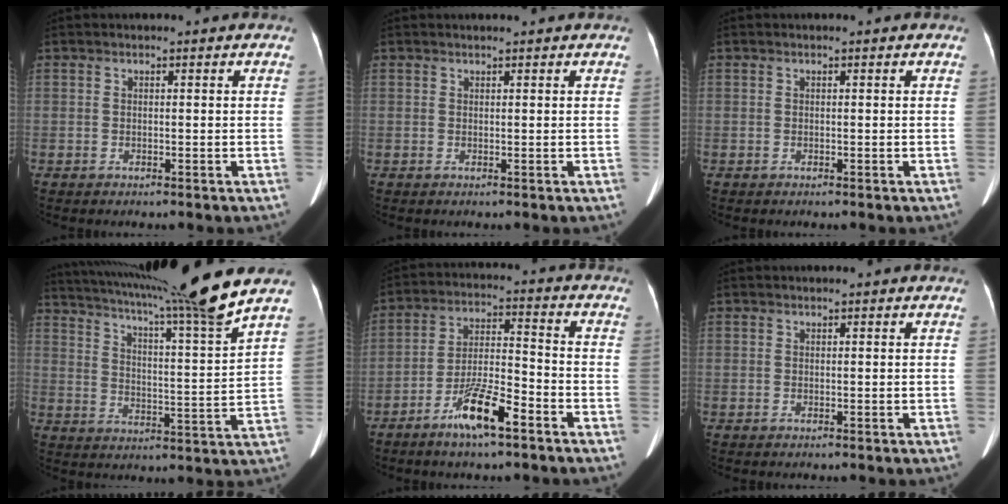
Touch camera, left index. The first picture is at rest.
{"total": 0.7, "force": [0.6, 0.0, 0.3], "torque": [-0.003, 0.010, 0.010]}
{"total": 0.0}
{"total": 17.5, "force": [14.8, -2.7, 9.0], "torque": [-0.156, -0.037, 0.217]}
{"total": 9.3, "force": [-6.0, 1.4, 7.0], "torque": [-0.140, -0.003, -0.110]}
{"total": 0.0}